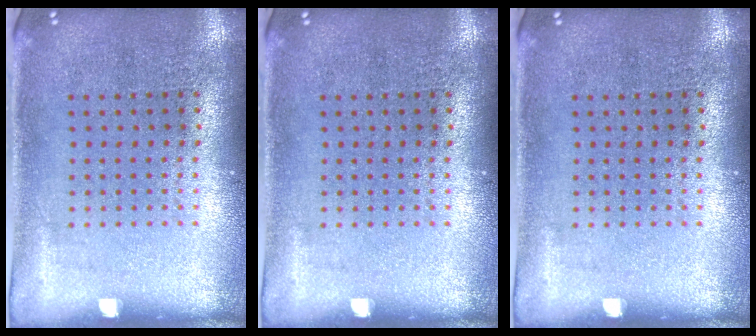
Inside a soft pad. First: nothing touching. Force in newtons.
{"total": 0.0}
{"total": 0.0}